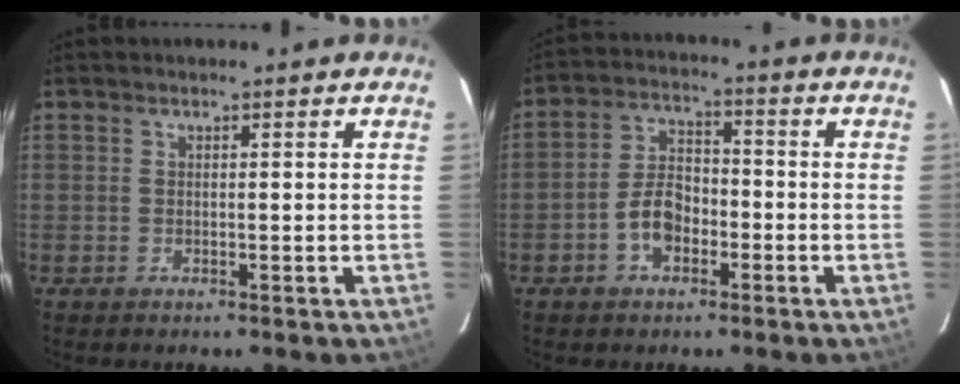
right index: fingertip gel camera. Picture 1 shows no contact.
{"total": 6.7, "force": [-2.9, 4.2, 4.4], "torque": [-0.086, 0.019, -0.048]}